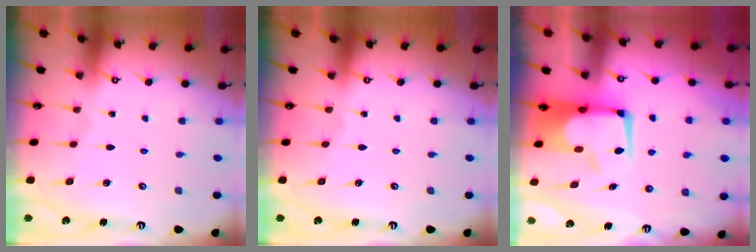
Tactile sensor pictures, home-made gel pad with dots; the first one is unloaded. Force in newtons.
{"total": 0.0}
{"total": 3.4, "press": 3.2, "slide": 1.2}